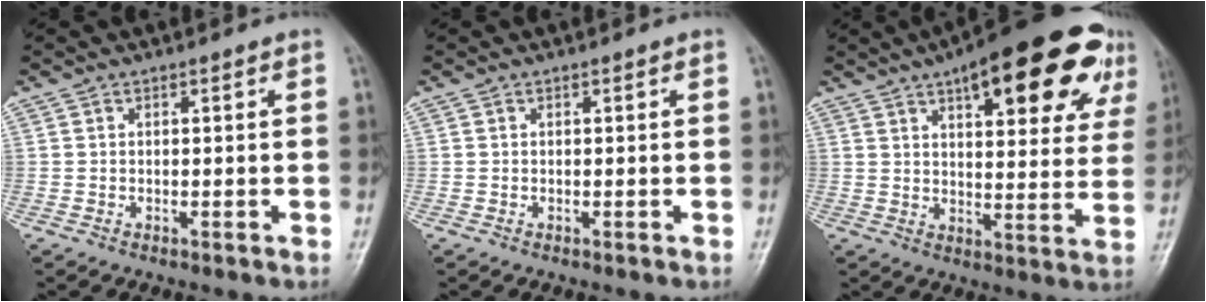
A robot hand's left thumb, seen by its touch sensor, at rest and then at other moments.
{"total": 0.0}
{"total": 23.0, "force": [12.4, 8.4, 17.5], "torque": [-0.205, -0.013, 0.165]}